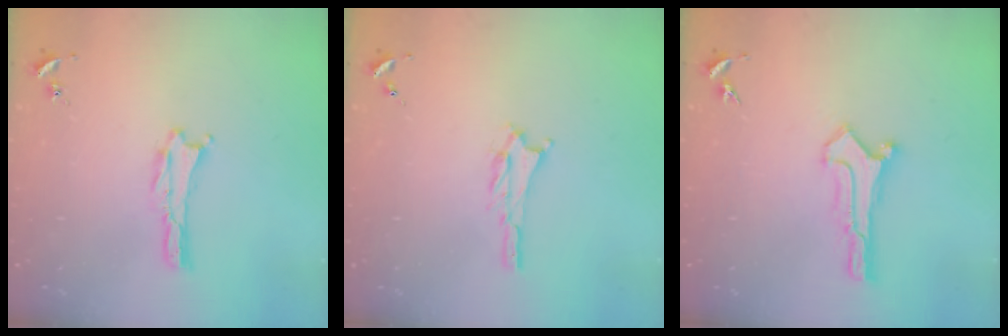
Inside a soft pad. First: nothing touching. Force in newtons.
{"total": 1.2, "press": 1.2, "slide": 0.2}
{"total": 0.0}